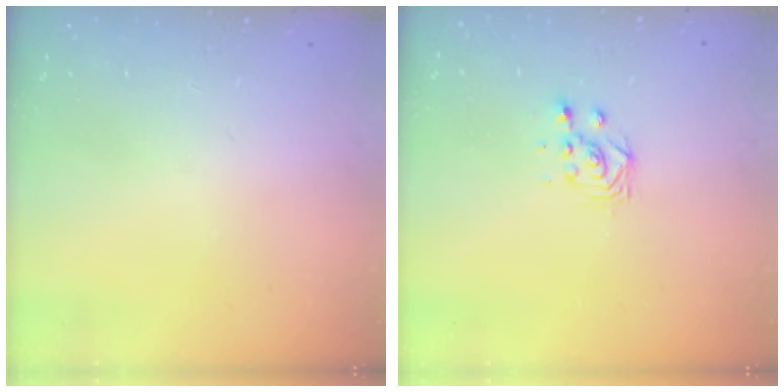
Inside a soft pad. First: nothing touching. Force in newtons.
{"total": 2.9, "press": 2.9, "slide": 0.4}